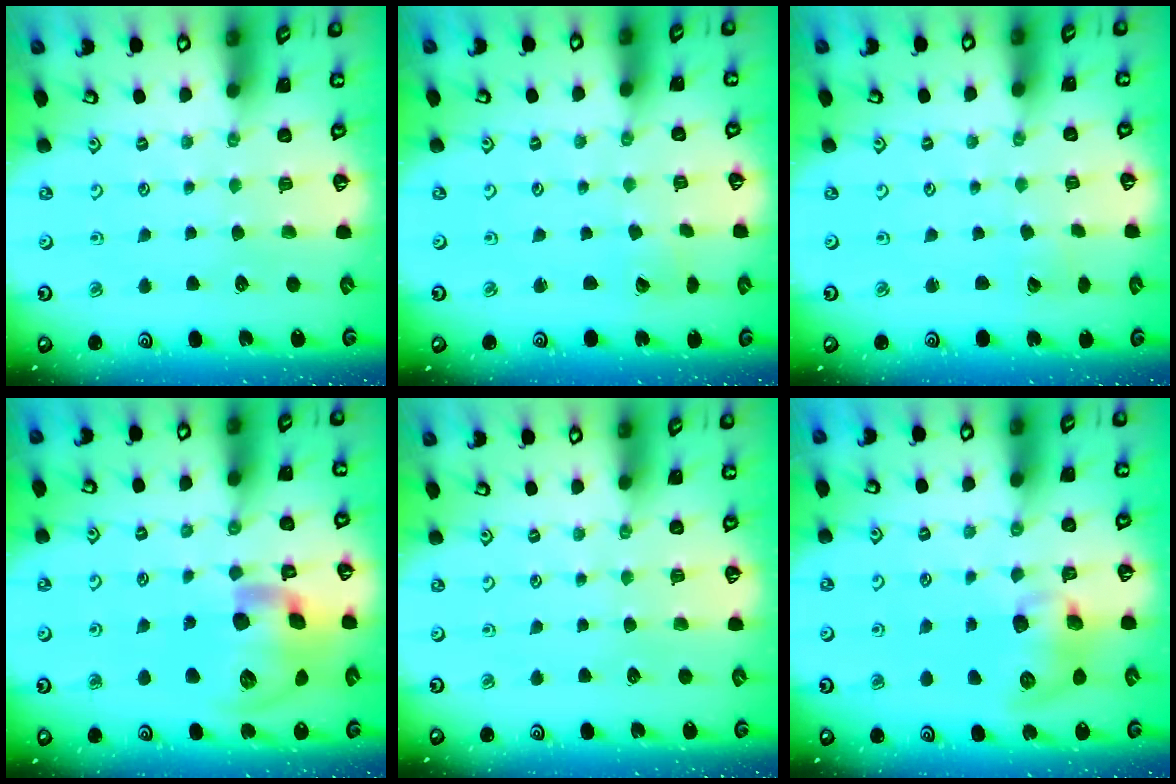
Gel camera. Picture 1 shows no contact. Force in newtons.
{"total": 2.0, "press": 2.0, "slide": 0.2}
{"total": 1.3, "press": 1.3, "slide": 0.1}
{"total": 20.7, "press": 20.5, "slide": 3.1}
{"total": 0.0}
{"total": 9.4, "press": 9.3, "slide": 1.0}